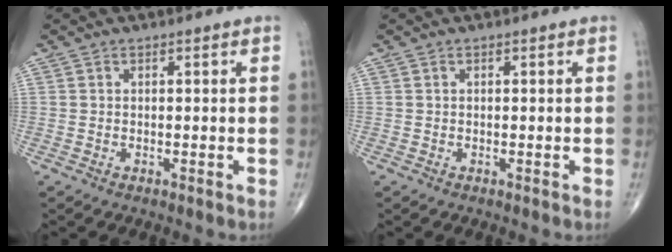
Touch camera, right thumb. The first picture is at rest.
{"total": 0.0}